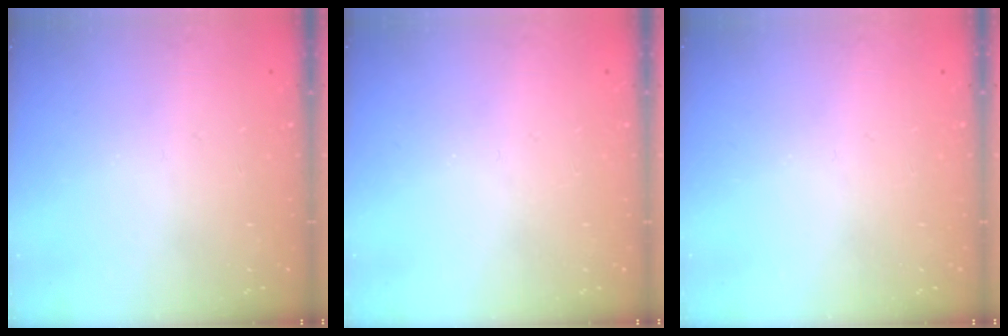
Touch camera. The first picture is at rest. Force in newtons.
{"total": 0.0}
{"total": 0.0}